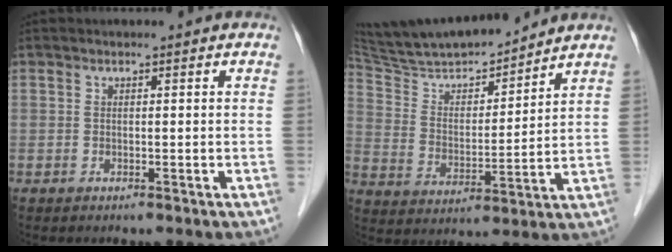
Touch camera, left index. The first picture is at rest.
{"total": 16.8, "force": [15.5, 1.9, 6.2], "torque": [-0.115, 0.009, 0.274]}